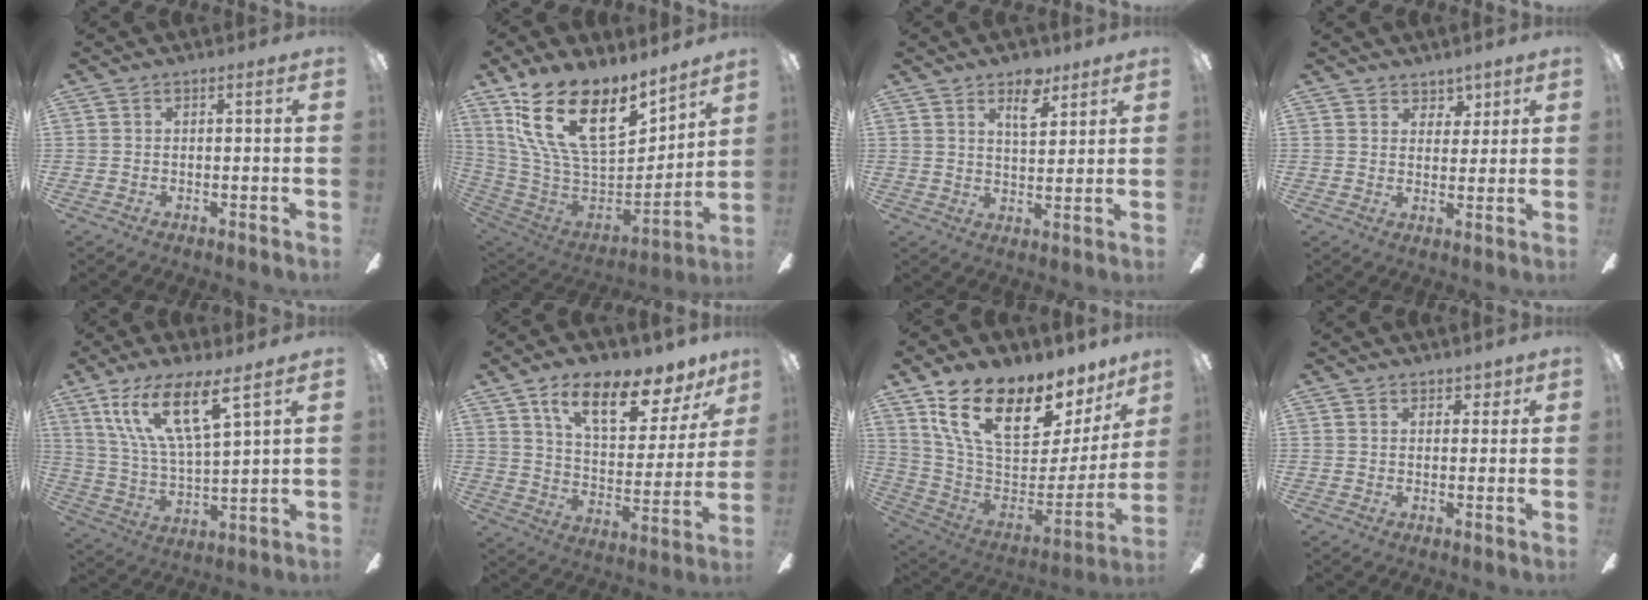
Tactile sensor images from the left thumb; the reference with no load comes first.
{"total": 23.6, "force": [13.6, 11.5, 15.5], "torque": [-0.286, -0.088, 0.254]}
{"total": 7.8, "force": [4.8, 4.1, 4.5], "torque": [-0.044, -0.022, 0.079]}
{"total": 4.5, "force": [3.3, 3.1, 0.2], "torque": [0.005, -0.018, 0.058]}
{"total": 16.0, "force": [9.9, 4.3, 11.8], "torque": [-0.245, -0.040, 0.170]}
{"total": 17.4, "force": [11.7, 6.8, 11.0], "torque": [-0.181, -0.067, 0.194]}
{"total": 21.0, "force": [13.4, 9.2, 13.3], "torque": [-0.229, -0.086, 0.237]}
{"total": 2.9, "force": [2.1, 2.0, 0.3], "torque": [0.004, -0.004, 0.036]}